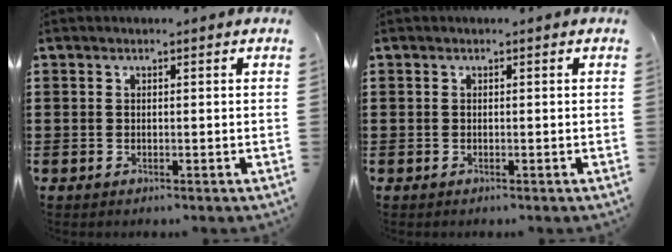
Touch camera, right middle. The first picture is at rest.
{"total": 0.0}